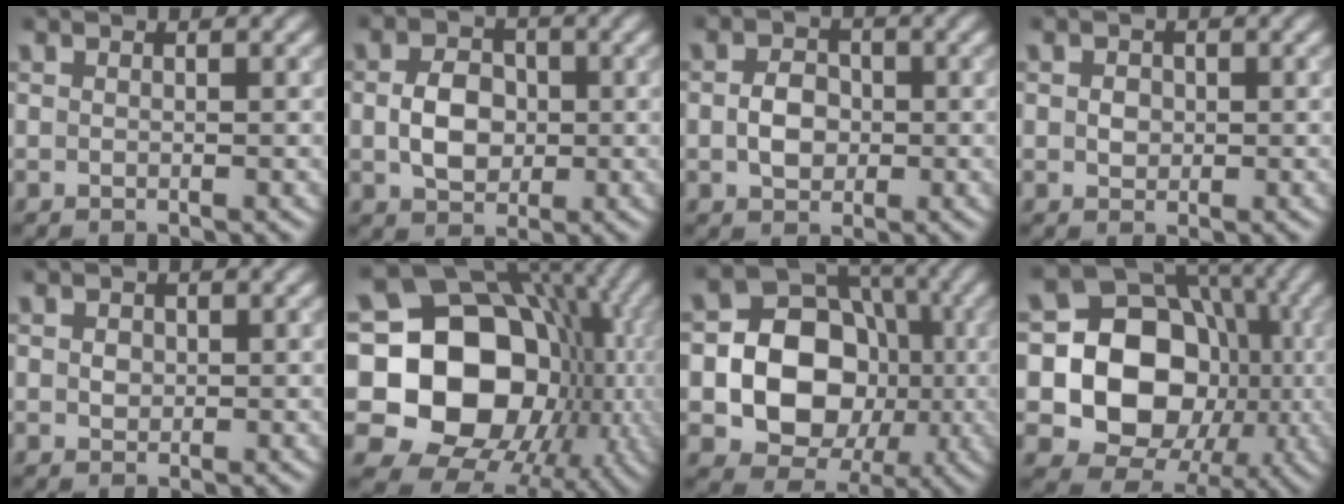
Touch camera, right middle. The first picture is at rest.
{"total": 4.1, "force": [-0.2, 3.1, 2.7], "torque": [-0.053, 0.000, -0.007]}
{"total": 2.9, "force": [-0.4, 2.3, 1.8], "torque": [-0.035, 0.002, -0.011]}
{"total": 1.4, "force": [0.1, 1.2, 0.7], "torque": [-0.014, -0.001, 0.000]}
{"total": 1.0, "force": [0.1, 0.9, 0.5], "torque": [-0.009, -0.001, 0.001]}
{"total": 19.8, "force": [-1.5, 15.9, 11.8], "torque": [-0.184, -0.009, -0.032]}
{"total": 13.2, "force": [-1.9, 11.2, 6.8], "torque": [-0.089, -0.005, -0.059]}
{"total": 15.4, "force": [-1.7, 13.3, 7.7], "torque": [-0.113, -0.012, -0.049]}